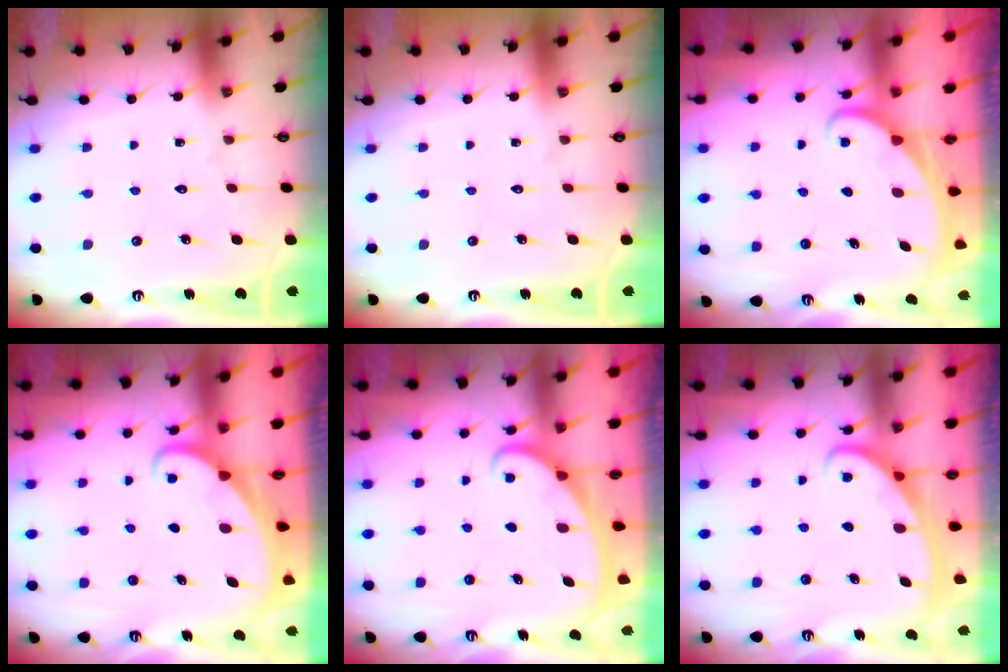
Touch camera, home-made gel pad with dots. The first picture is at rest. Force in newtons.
{"total": 0.0}
{"total": 1.7, "press": 1.7, "slide": 0.1}
{"total": 2.3, "press": 2.3, "slide": 0.2}
{"total": 2.3, "press": 2.3, "slide": 0.4}
{"total": 2.9, "press": 2.9, "slide": 0.3}